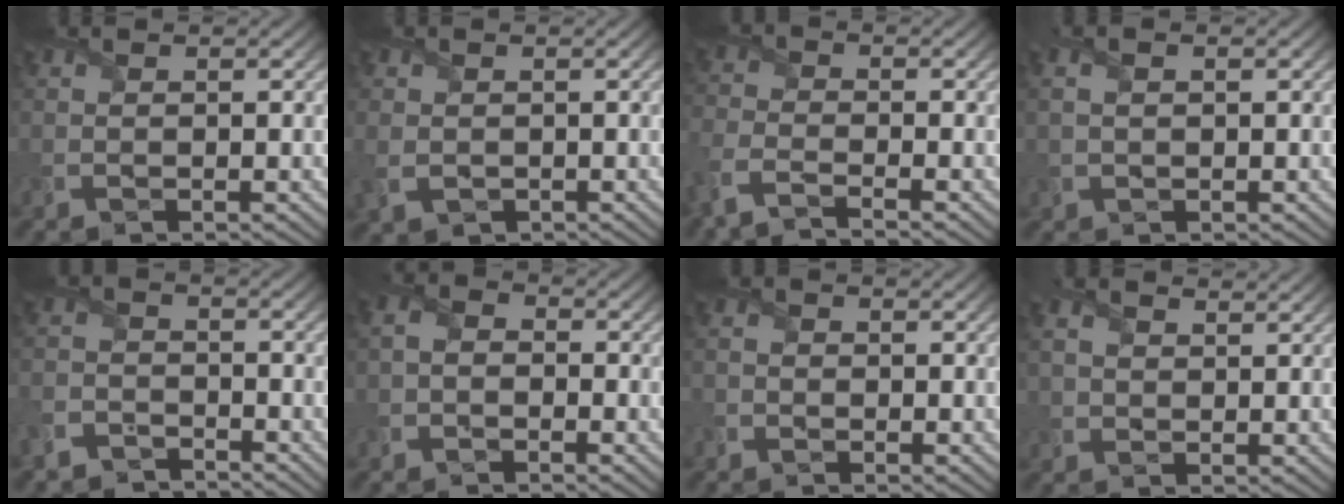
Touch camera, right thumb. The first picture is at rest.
{"total": 2.6, "force": [-0.3, 2.1, 1.5], "torque": [-0.052, -0.007, -0.004]}
{"total": 4.9, "force": [-3.8, 1.2, 2.8], "torque": [-0.072, -0.015, -0.092]}
{"total": 1.9, "force": [0.4, 0.8, 1.7], "torque": [-0.039, 0.002, 0.013]}
{"total": 4.0, "force": [-3.8, 1.2, 0.7], "torque": [-0.017, -0.004, -0.085]}
{"total": 2.4, "force": [-1.3, 1.7, 1.1], "torque": [-0.020, 0.004, -0.030]}
{"total": 1.3, "force": [-0.9, 0.9, 0.3], "torque": [-0.007, -0.001, -0.018]}
{"total": 3.8, "force": [2.0, 2.3, 2.3], "torque": [-0.069, 0.006, 0.038]}